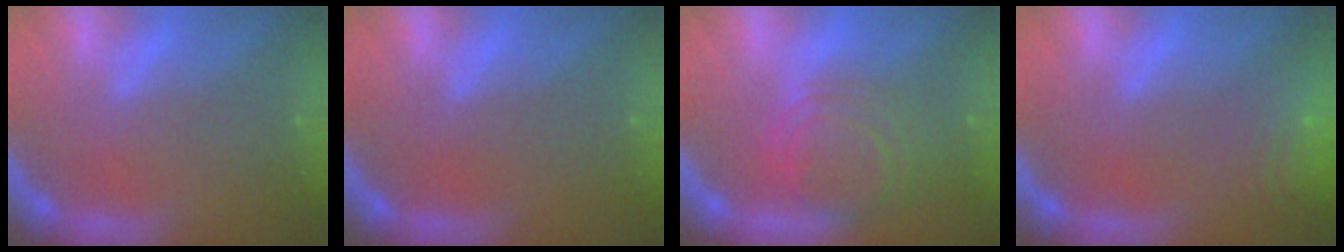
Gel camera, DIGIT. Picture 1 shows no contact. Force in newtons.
{"total": 0.0}
{"total": 6.0}
{"total": 9.1}